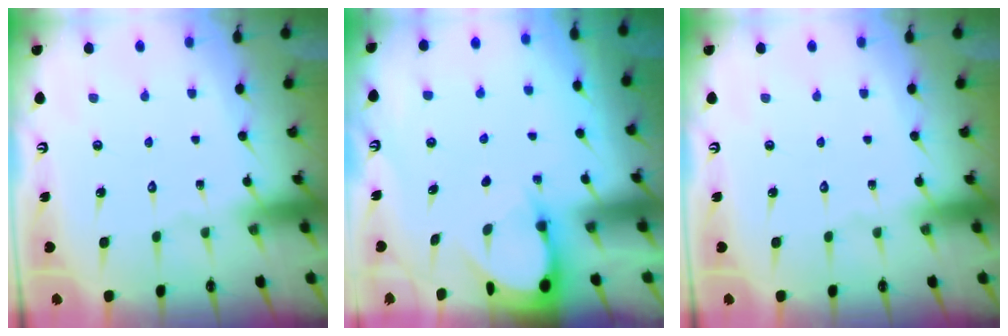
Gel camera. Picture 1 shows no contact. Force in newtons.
{"total": 3.3, "press": 3.3, "slide": 0.4}
{"total": 0.0}